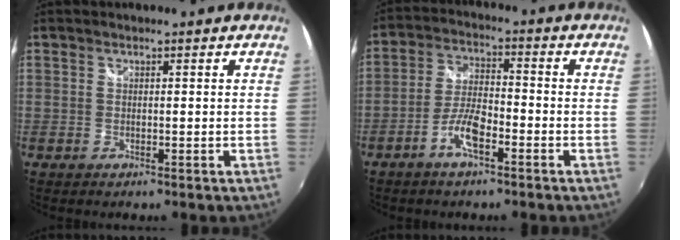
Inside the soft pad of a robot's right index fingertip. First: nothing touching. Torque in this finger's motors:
{"motor_torque": [0.03, 0.08, 0.01, 0.01]}